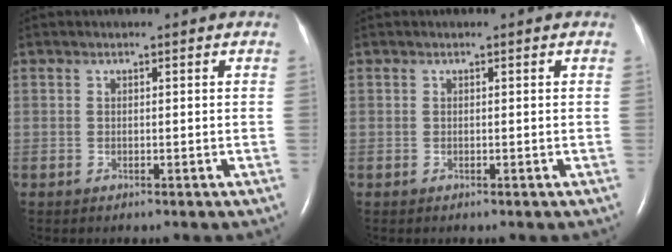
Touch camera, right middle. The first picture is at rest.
{"total": 0.0}